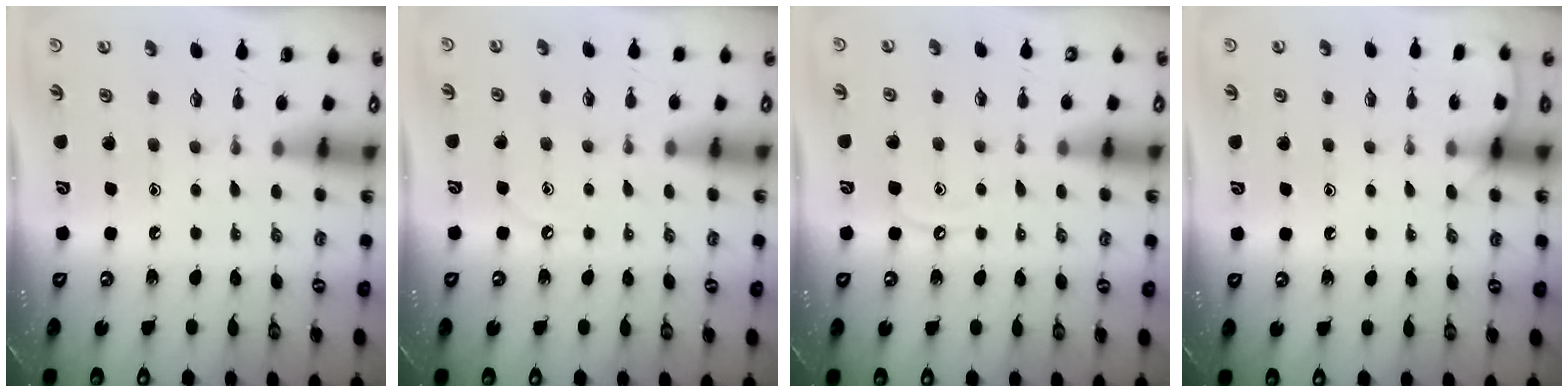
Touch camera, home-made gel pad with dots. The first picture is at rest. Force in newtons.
{"total": 4.0, "press": 4.0, "slide": 0.6}
{"total": 6.6, "press": 6.5, "slide": 0.6}
{"total": 6.8, "press": 6.8, "slide": 0.7}